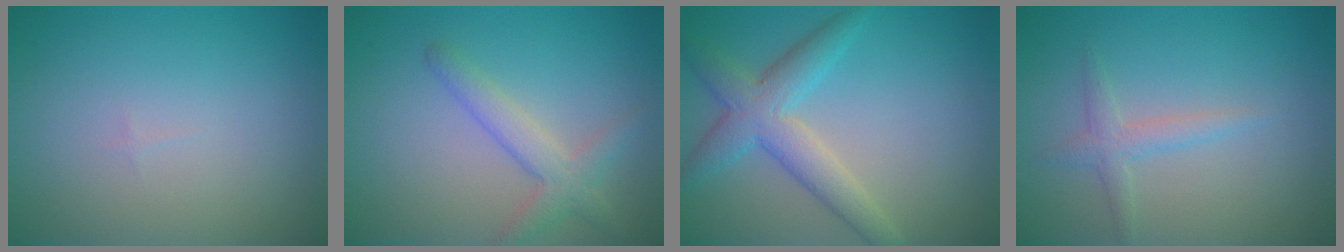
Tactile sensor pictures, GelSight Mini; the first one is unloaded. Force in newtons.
{"total": 2.9, "press": 2.9, "slide": 0.2}
{"total": 4.5, "press": 4.5, "slide": 0.2}
{"total": 1.7, "press": 1.7, "slide": 0.1}